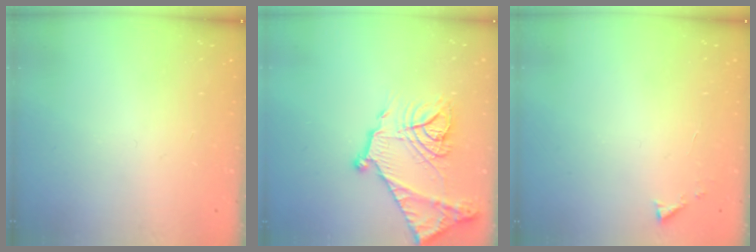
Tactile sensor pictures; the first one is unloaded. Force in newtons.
{"total": 20.7, "press": 20.6, "slide": 2.0}
{"total": 3.1, "press": 3.1, "slide": 0.4}